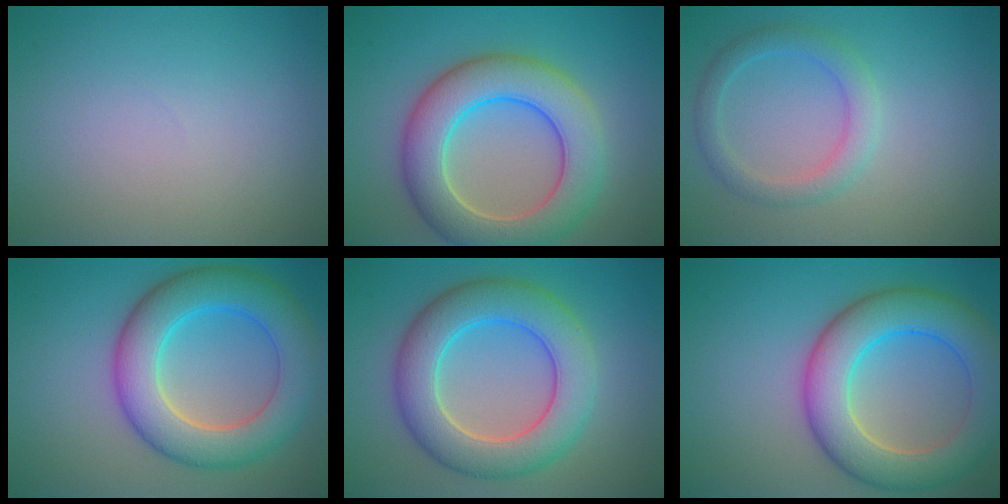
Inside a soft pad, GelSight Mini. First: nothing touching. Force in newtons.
{"total": 8.7, "press": 8.6, "slide": 0.4}
{"total": 2.8, "press": 2.8, "slide": 0.1}
{"total": 8.4, "press": 8.4, "slide": 0.6}
{"total": 8.0, "press": 8.0, "slide": 0.3}
{"total": 8.7, "press": 8.7, "slide": 0.3}